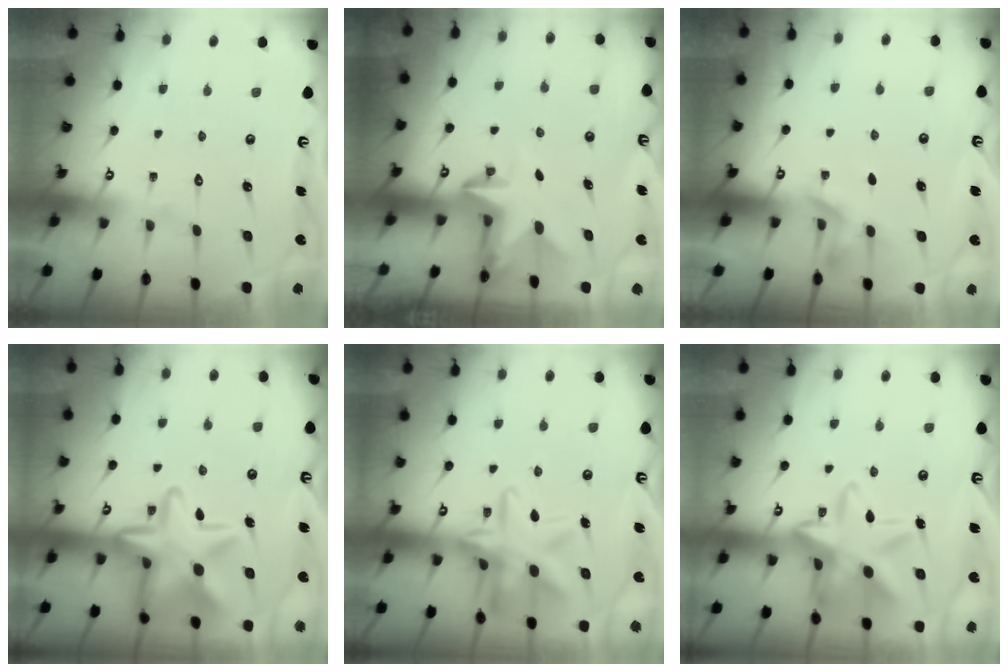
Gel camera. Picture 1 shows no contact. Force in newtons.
{"total": 2.4, "press": 2.4, "slide": 0.4}
{"total": 2.9, "press": 2.3, "slide": 1.7}
{"total": 20.0, "press": 20.0, "slide": 1.4}
{"total": 16.0, "press": 15.9, "slide": 1.2}
{"total": 17.5, "press": 17.4, "slide": 1.1}